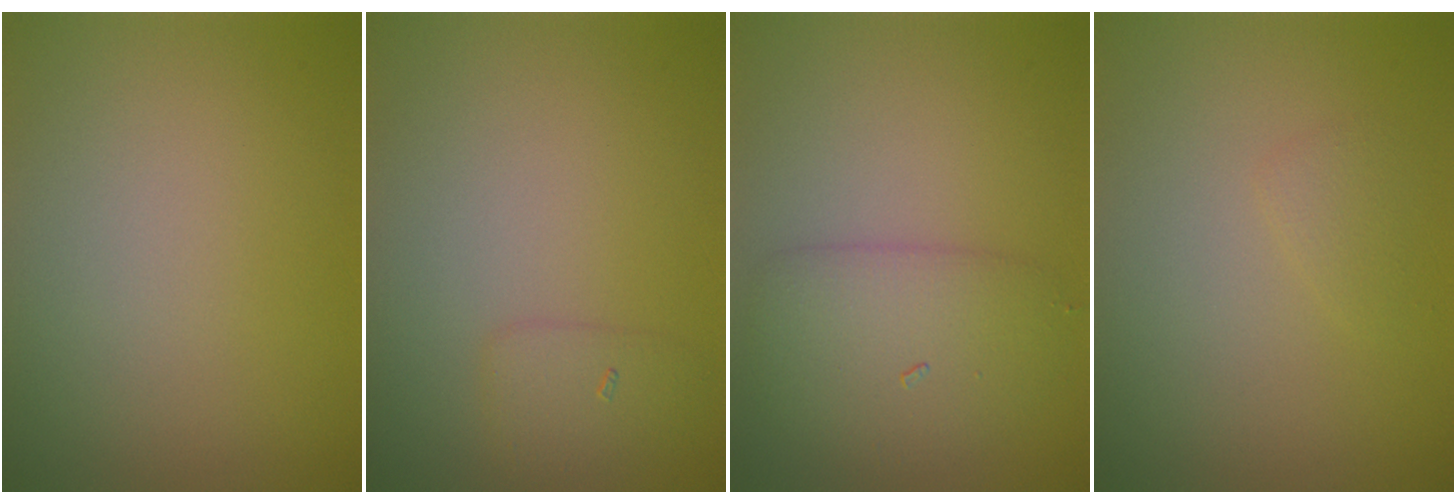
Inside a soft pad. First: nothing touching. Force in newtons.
{"total": 1.6, "press": 1.6, "slide": 0.0}
{"total": 3.5, "press": 3.5, "slide": 0.1}
{"total": 0.9, "press": 0.9, "slide": 0.0}